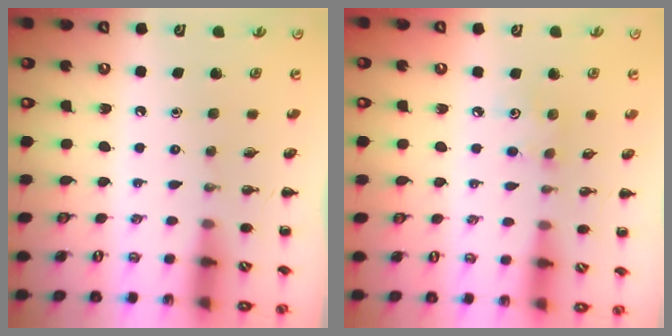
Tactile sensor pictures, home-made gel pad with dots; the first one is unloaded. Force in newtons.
{"total": 3.5, "press": 3.5, "slide": 0.6}